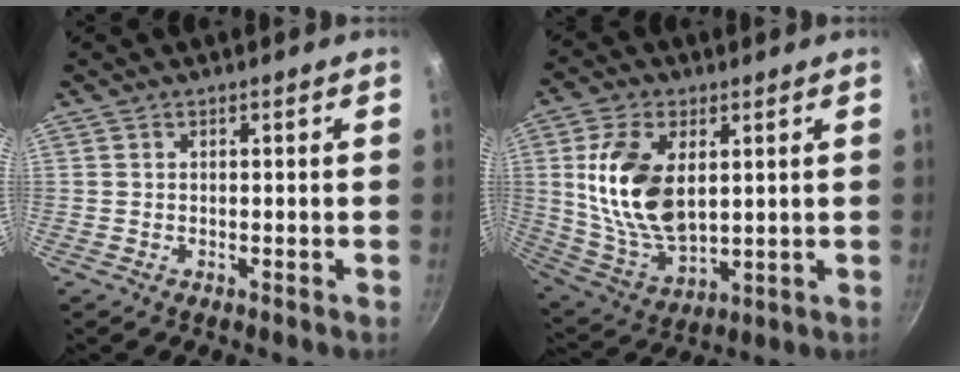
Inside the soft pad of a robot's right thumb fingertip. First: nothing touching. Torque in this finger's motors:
{"motor_torque": [0.24, 0.49, 1.65, 0.53, 0.19]}